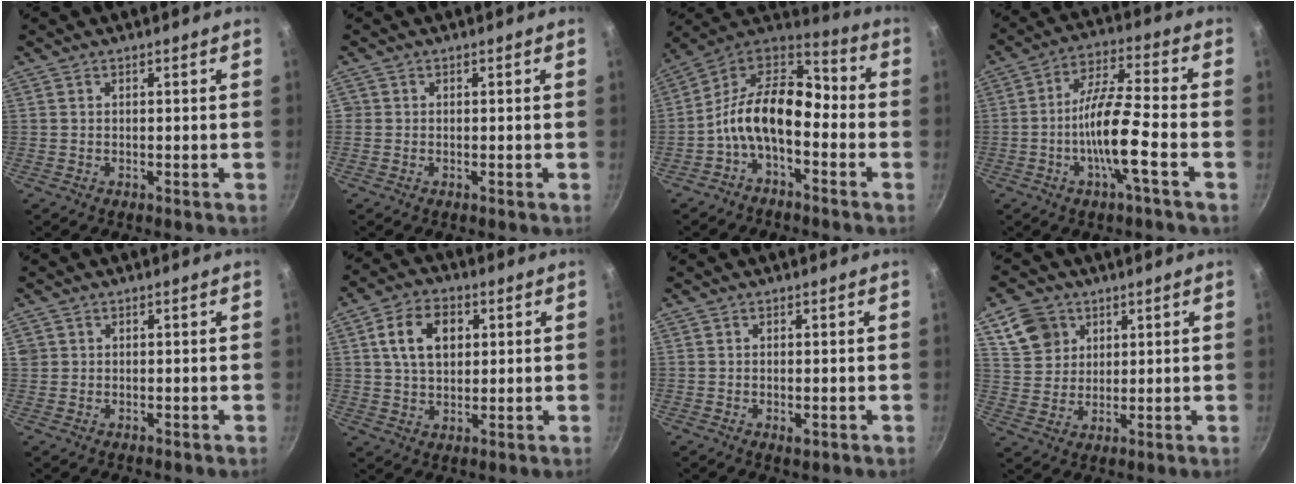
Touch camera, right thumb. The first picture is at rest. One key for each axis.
{"total": 0.5, "fx": -0.1, "fy": 0.5, "fz": -0.1, "tx": 0.001, "ty": 0.001, "tz": -0.002}
{"total": 14.7, "fx": -4.0, "fy": 8.5, "fz": 11.4, "tx": -0.188, "ty": 0.063, "tz": -0.096}
{"total": 11.6, "fx": -3.7, "fy": 1.9, "fz": 10.8, "tx": -0.197, "ty": 0.033, "tz": -0.078}
{"total": 1.3, "fx": 0.3, "fy": 1.2, "fz": 0.2, "tx": -0.001, "ty": 0.006, "tz": 0.007}
{"total": 10.1, "fx": 2.7, "fy": 6.9, "fz": 6.9, "tx": -0.105, "ty": 0.006, "tz": 0.044}
{"total": 1.5, "fx": -0.4, "fy": 0.7, "fz": 1.3, "tx": -0.025, "ty": -0.003, "tz": -0.006}
{"total": 8.7, "fx": 4.2, "fy": 6.9, "fz": 3.1, "tx": -0.035, "ty": 0.000, "tz": 0.087}